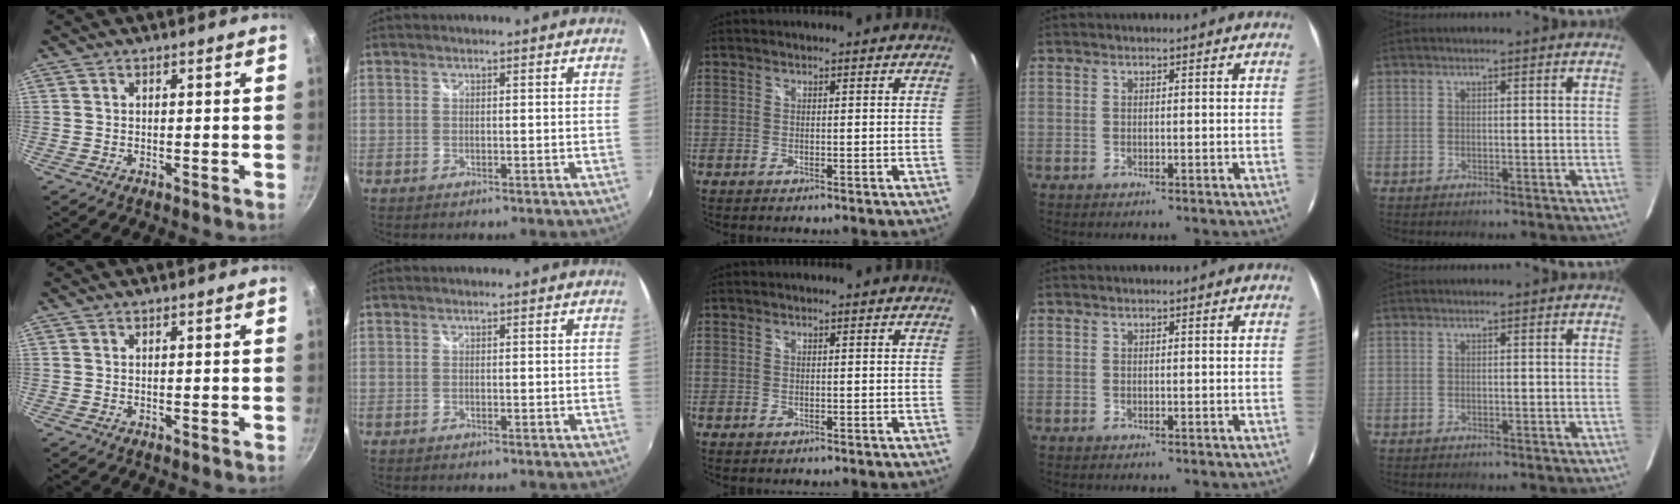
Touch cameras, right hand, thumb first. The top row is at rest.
{}